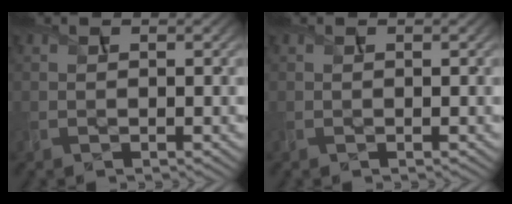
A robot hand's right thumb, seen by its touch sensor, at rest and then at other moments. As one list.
[{"total": 0.0}]